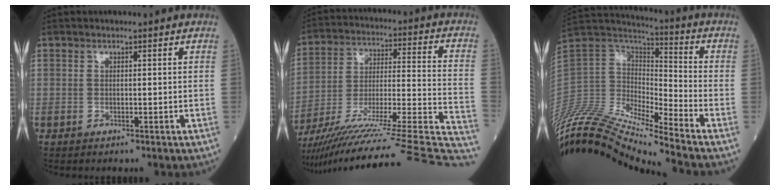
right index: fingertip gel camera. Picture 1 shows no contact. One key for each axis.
{"total": 33.2, "fx": -28.9, "fy": -0.6, "fz": 16.2, "tx": -0.160, "ty": -0.022, "tz": -0.415}
{"total": 20.1, "fx": -18.9, "fy": 0.9, "fz": 6.8, "tx": -0.132, "ty": 0.039, "tz": -0.339}